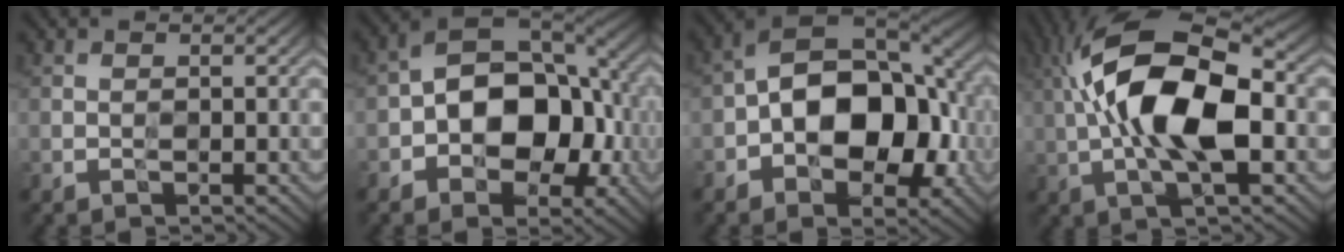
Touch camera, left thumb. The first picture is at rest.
{"total": 13.1, "force": [-2.0, 8.6, 9.6], "torque": [-0.146, 0.002, -0.044]}
{"total": 15.4, "force": [-1.9, 9.3, 12.0], "torque": [-0.181, 0.008, -0.044]}
{"total": 15.0, "force": [0.2, 6.4, 13.6], "torque": [-0.263, 0.021, -0.005]}